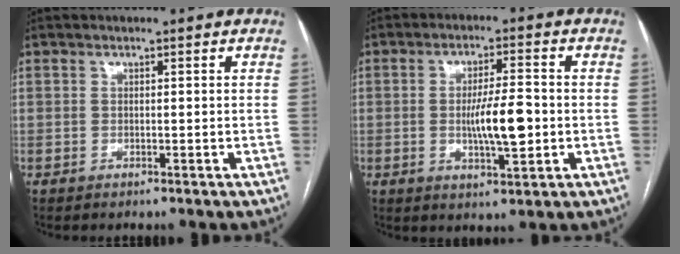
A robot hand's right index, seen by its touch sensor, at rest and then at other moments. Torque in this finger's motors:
{"motor_torque": [0.29, -0.08, 0.19, 0.05]}